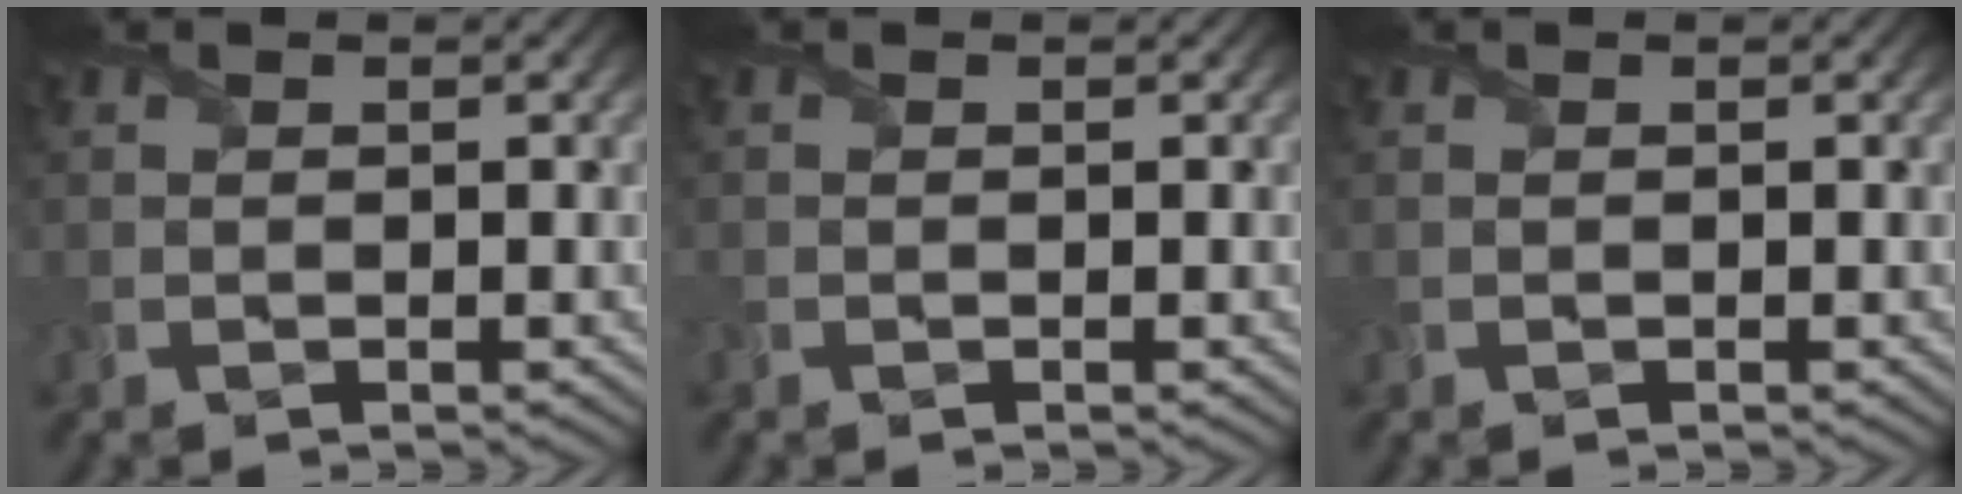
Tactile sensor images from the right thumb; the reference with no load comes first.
{"total": 0.0}
{"total": 0.0}